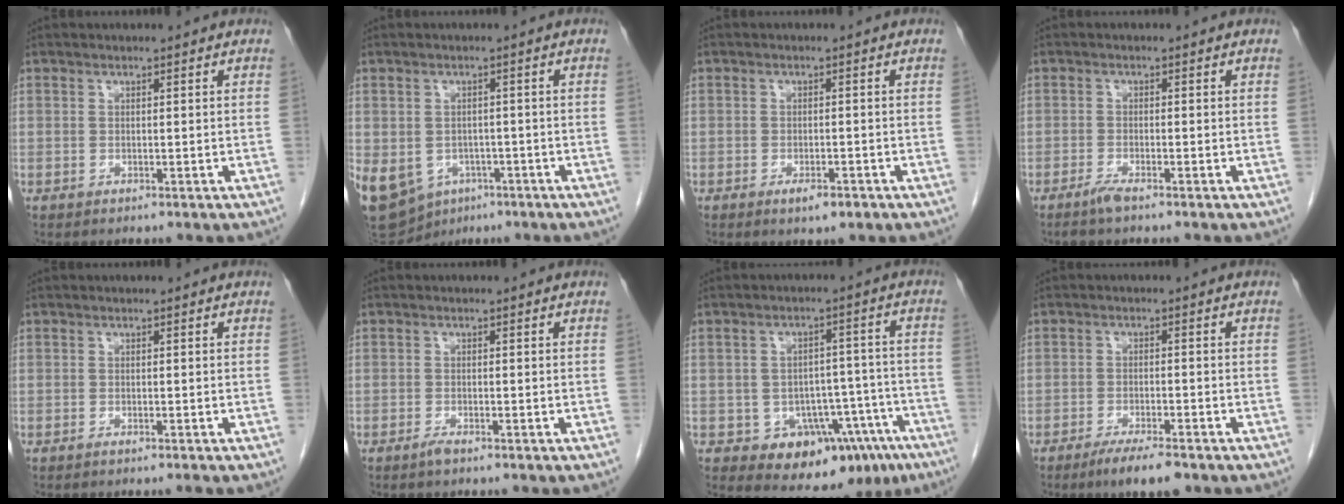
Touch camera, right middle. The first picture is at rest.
{"total": 23.6, "force": [-9.9, 18.9, 10.2], "torque": [-0.341, -0.014, -0.131]}
{"total": 3.2, "force": [-1.9, 0.8, 2.4], "torque": [-0.039, -0.002, -0.026]}
{"total": 1.8, "force": [-1.5, -0.1, 1.1], "torque": [-0.030, -0.004, -0.032]}
{"total": 0.8, "force": [-0.6, -0.2, 0.3], "torque": [-0.005, 0.001, -0.012]}
{"total": 1.1, "force": [-0.9, 0.0, 0.6], "torque": [-0.018, -0.002, -0.017]}
{"total": 13.1, "force": [-7.8, 8.0, 6.9], "torque": [-0.054, 0.038, -0.100]}
{"total": 5.6, "force": [-4.0, 0.7, 3.8], "torque": [-0.065, -0.012, -0.065]}